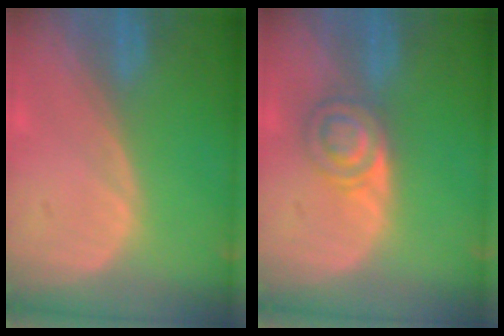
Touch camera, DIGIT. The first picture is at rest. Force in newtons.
{"total": 4.5, "press": 4.5, "slide": 0.4}